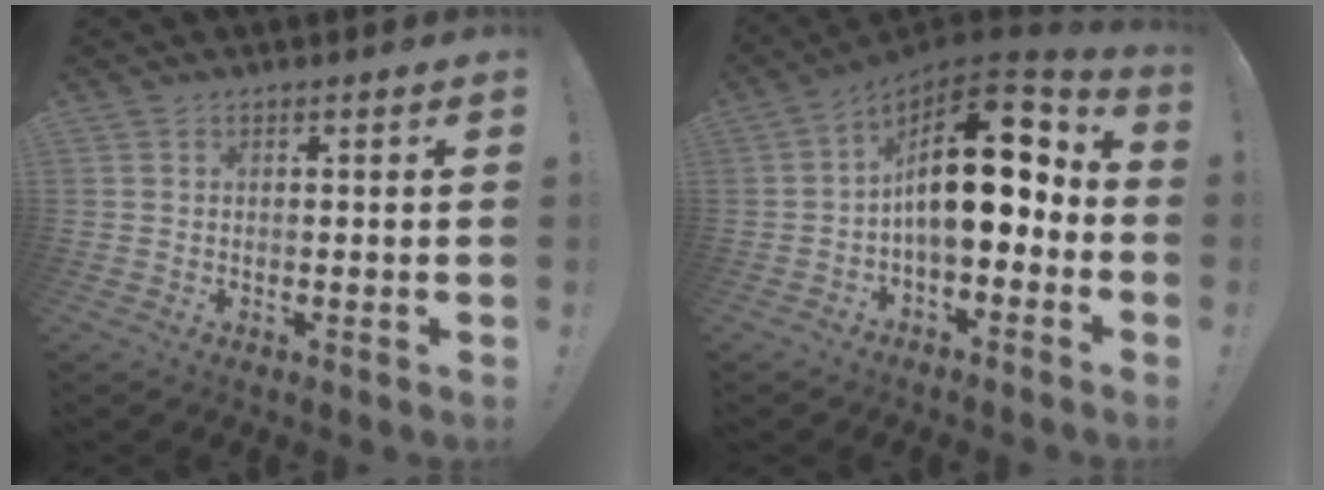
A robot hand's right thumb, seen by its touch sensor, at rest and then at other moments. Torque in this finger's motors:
{"motor_torque": [0.53, 1.24, 1.37, -1.03, 0.26]}